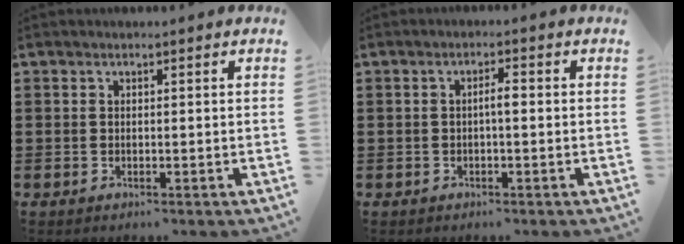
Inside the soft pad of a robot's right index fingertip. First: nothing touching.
{"total": 1.9, "force": [-0.2, 0.4, 1.9], "torque": [-0.036, 0.003, -0.006]}